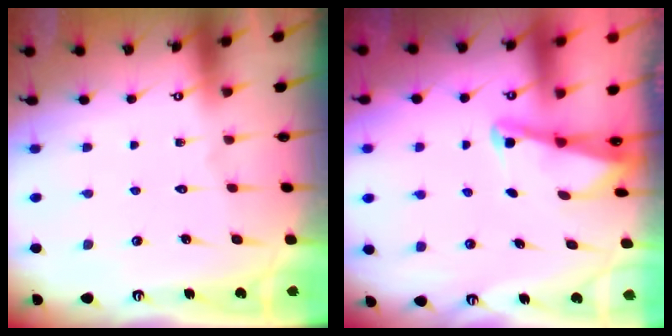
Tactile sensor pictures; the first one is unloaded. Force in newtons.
{"total": 2.2, "press": 2.2, "slide": 0.3}